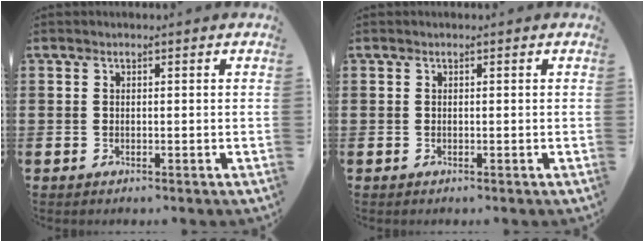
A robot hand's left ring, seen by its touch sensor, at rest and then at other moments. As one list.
[{"total": 0.0}]